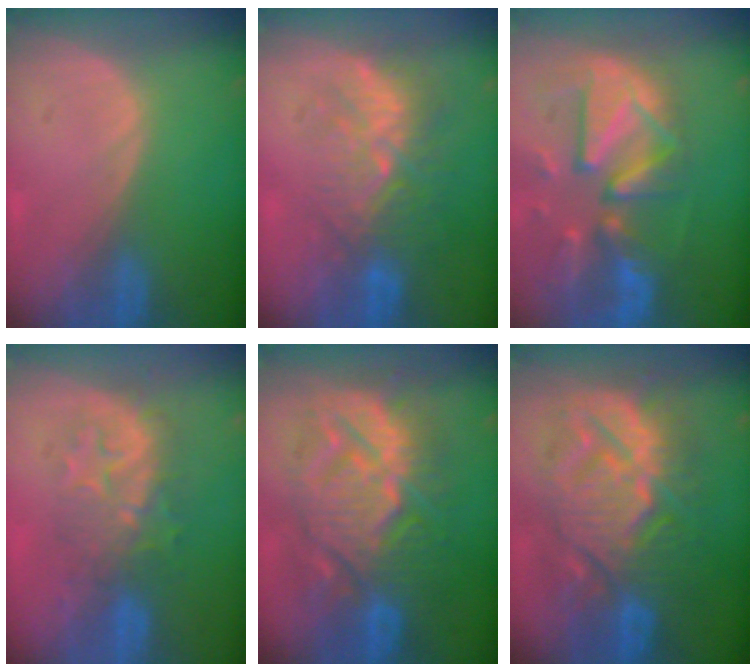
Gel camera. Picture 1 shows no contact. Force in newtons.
{"total": 9.0, "press": 8.5, "slide": 3.1}
{"total": 12.6, "press": 11.0, "slide": 6.2}
{"total": 7.9, "press": 7.8, "slide": 1.6}
{"total": 13.7, "press": 13.7, "slide": 1.3}
{"total": 13.9, "press": 13.8, "slide": 1.4}